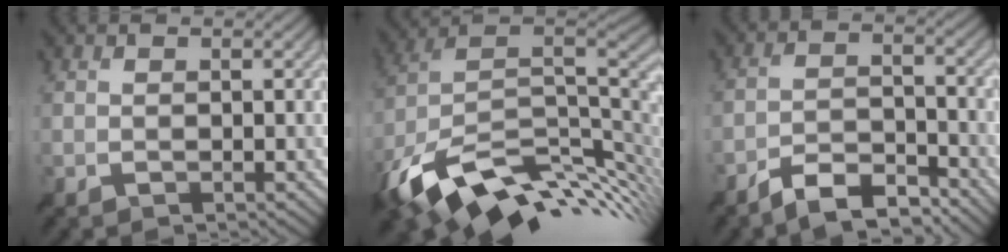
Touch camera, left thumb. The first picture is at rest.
{"total": 15.9, "force": [-5.1, 9.0, 12.1], "torque": [-0.253, -0.013, -0.087]}
{"total": 6.8, "force": [-5.8, 1.8, 3.0], "torque": [-0.054, 0.001, -0.111]}